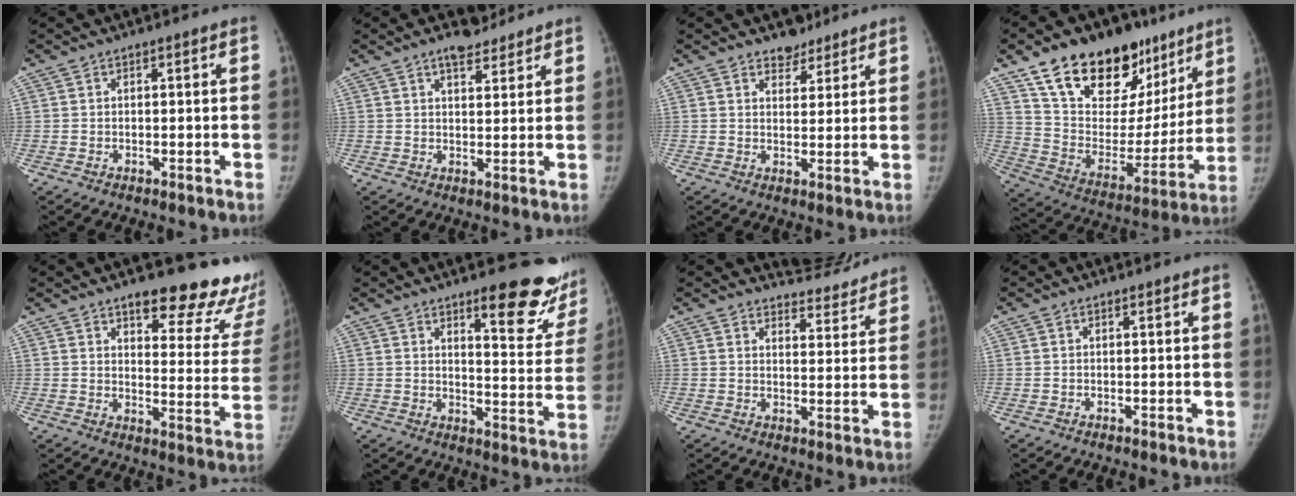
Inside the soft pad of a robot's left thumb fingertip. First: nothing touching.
{"total": 5.2, "force": [4.0, 2.2, 2.5], "torque": [-0.024, -0.025, 0.064]}
{"total": 4.4, "force": [3.5, 2.4, 0.9], "torque": [0.012, -0.025, 0.055]}
{"total": 27.9, "force": [17.8, 15.7, 14.6], "torque": [-0.186, -0.043, 0.296]}
{"total": 21.0, "force": [16.5, 6.7, 11.1], "torque": [-0.090, -0.109, 0.196]}
{"total": 15.7, "force": [11.1, 4.4, 10.2], "torque": [-0.081, -0.088, 0.139]}
{"total": 8.2, "force": [7.9, 2.1, 0.6], "torque": [0.019, -0.064, 0.102]}
{"total": 0.0}